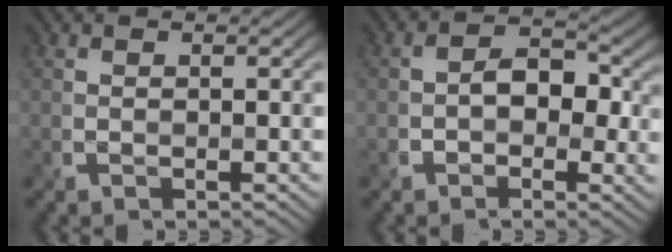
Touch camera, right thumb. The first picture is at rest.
{"total": 4.3, "force": [-0.4, 3.3, 2.8], "torque": [-0.036, -0.002, -0.010]}